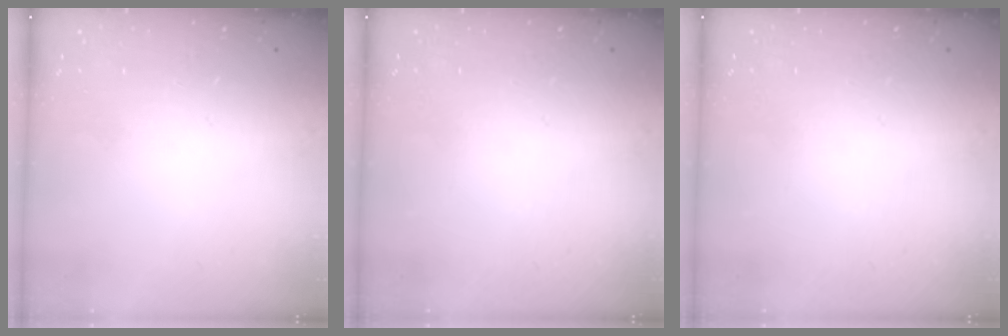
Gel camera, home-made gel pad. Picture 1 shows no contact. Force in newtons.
{"total": 0.0}
{"total": 0.0}